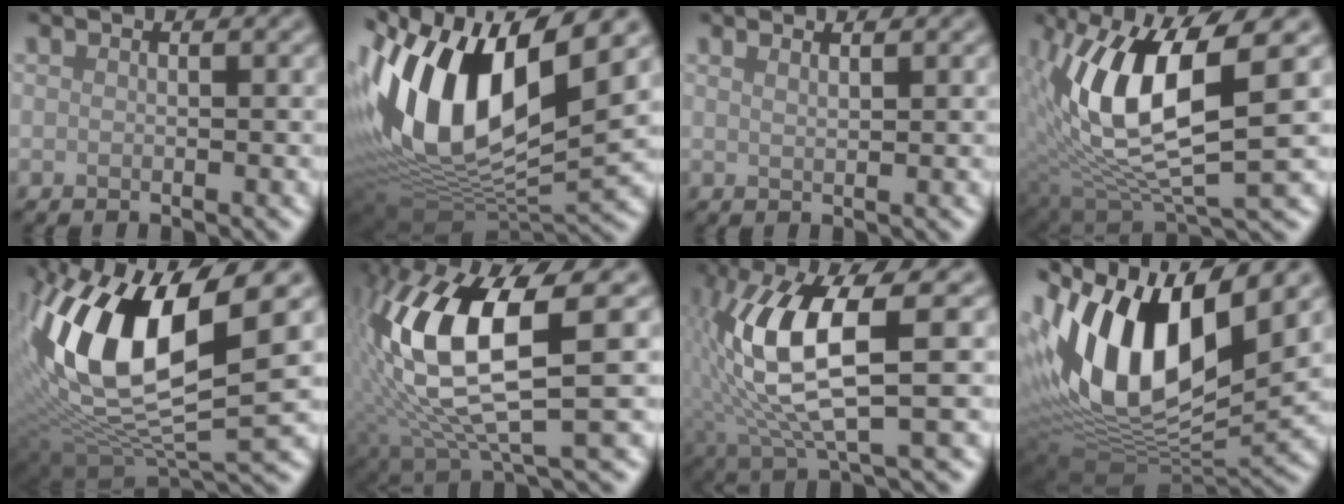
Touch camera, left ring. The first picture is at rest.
{"total": 14.9, "force": [3.6, 7.0, 12.6], "torque": [-0.249, 0.008, 0.054]}
{"total": 1.2, "force": [0.9, 0.3, 0.6], "torque": [-0.006, 0.002, 0.009]}
{"total": 11.1, "force": [1.7, 3.9, 10.2], "torque": [-0.207, -0.002, 0.031]}
{"total": 14.0, "force": [2.9, 6.0, 12.3], "torque": [-0.246, 0.001, 0.049]}
{"total": 12.3, "force": [1.7, 4.1, 11.5], "torque": [-0.246, -0.005, 0.036]}
{"total": 9.8, "force": [1.0, 3.1, 9.3], "torque": [-0.194, -0.002, 0.022]}
{"total": 14.3, "force": [4.3, 7.2, 11.5], "torque": [-0.217, 0.004, 0.072]}